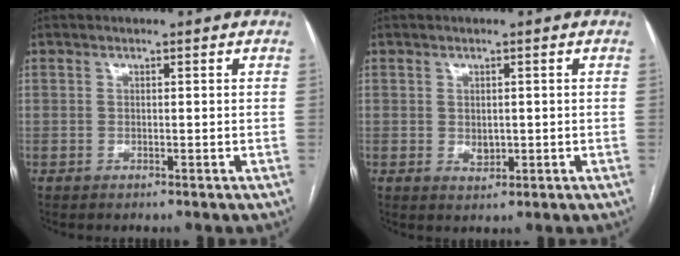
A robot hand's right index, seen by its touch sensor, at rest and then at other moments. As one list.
[{"total": 2.0, "force": [-0.1, 1.4, 1.5], "torque": [-0.024, -0.003, 0.005]}]